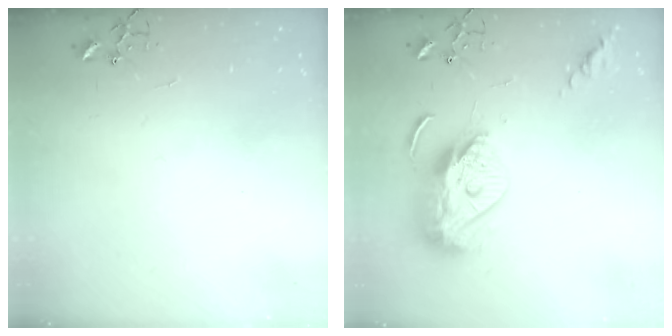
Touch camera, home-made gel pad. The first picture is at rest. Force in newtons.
{"total": 12.3, "press": 12.2, "slide": 1.1}